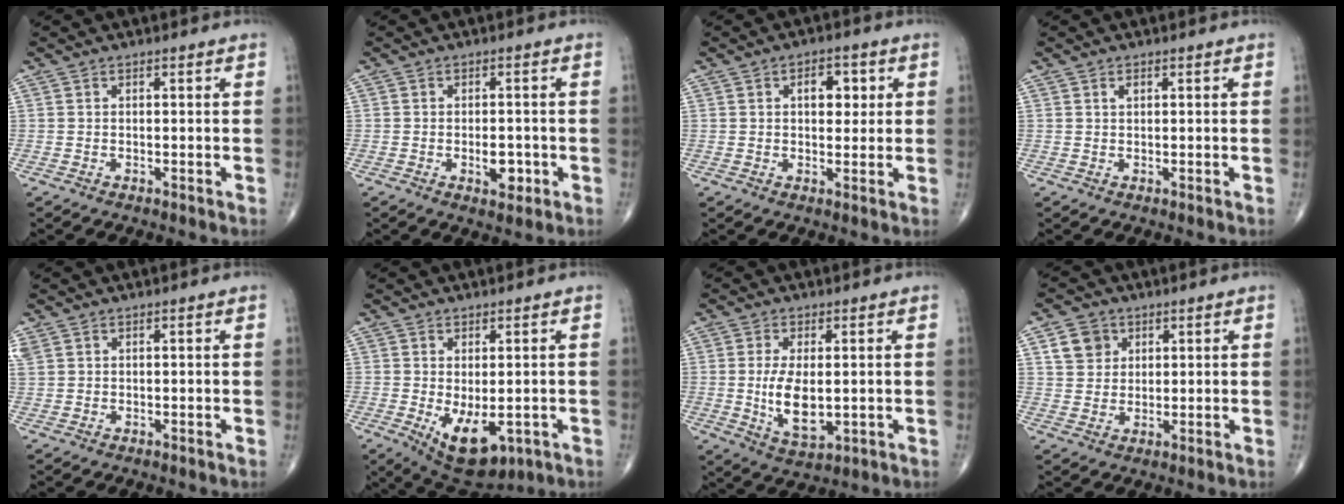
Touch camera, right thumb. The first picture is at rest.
{"total": 4.3, "force": [-1.3, 2.4, 3.4], "torque": [-0.037, 0.001, -0.014]}
{"total": 5.5, "force": [1.4, 3.4, 4.0], "torque": [-0.030, -0.001, 0.017]}
{"total": 1.0, "force": [0.4, 0.6, 0.6], "torque": [-0.008, 0.000, 0.007]}
{"total": 2.4, "force": [1.2, 1.7, 1.1], "torque": [-0.040, 0.014, 0.034]}
{"total": 9.5, "force": [-2.2, 4.9, 7.9], "torque": [-0.110, -0.010, -0.011]}
{"total": 8.9, "force": [-0.1, 4.3, 7.8], "torque": [-0.138, -0.019, 0.011]}
{"total": 5.8, "force": [2.4, 4.9, 1.9], "torque": [-0.012, -0.008, 0.044]}